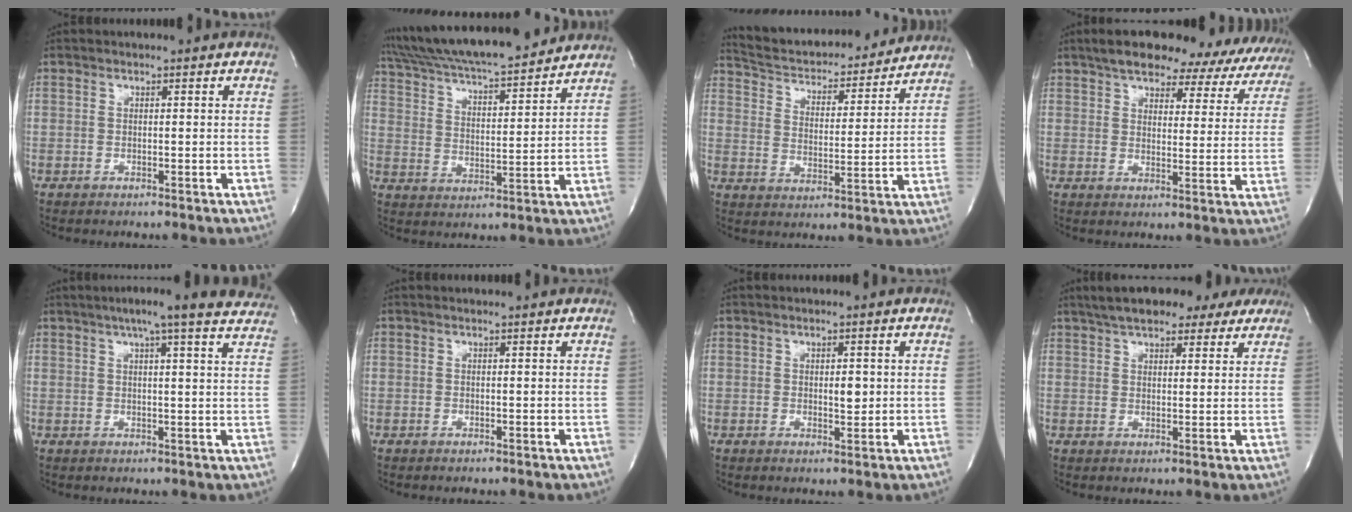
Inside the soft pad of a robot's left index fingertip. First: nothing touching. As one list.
[{"total": 20.3, "force": [18.3, 2.0, 8.5], "torque": [-0.150, 0.020, 0.286]}, {"total": 18.3, "force": [17.1, 4.0, 5.0], "torque": [-0.080, -0.002, 0.250]}, {"total": 22.3, "force": [19.4, 6.8, 8.6], "torque": [-0.120, 0.002, 0.222]}, {"total": 16.4, "force": [13.8, 0.3, 8.9], "torque": [-0.132, 0.006, 0.157]}, {"total": 0.6, "force": [0.5, -0.1, 0.2], "torque": [-0.006, -0.001, 0.006]}, {"total": 2.0, "force": [0.1, 0.8, 1.8], "torque": [-0.030, -0.009, 0.004]}, {"total": 14.8, "force": [11.6, 5.1, 7.6], "torque": [-0.118, 0.037, 0.156]}]